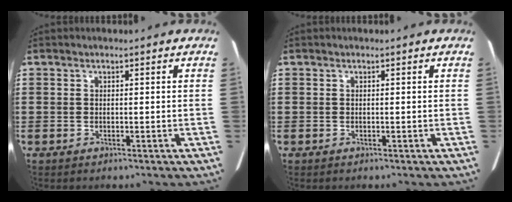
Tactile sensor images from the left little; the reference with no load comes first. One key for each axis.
{"total": 0.0}